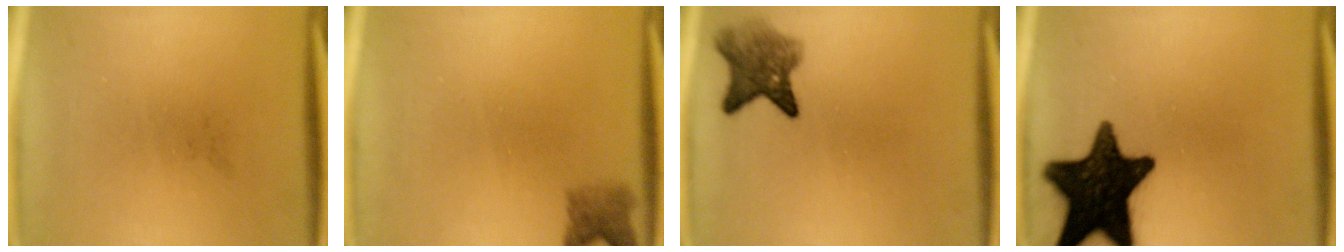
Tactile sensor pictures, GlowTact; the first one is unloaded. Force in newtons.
{"total": 2.7}
{"total": 5.5}
{"total": 18.0}